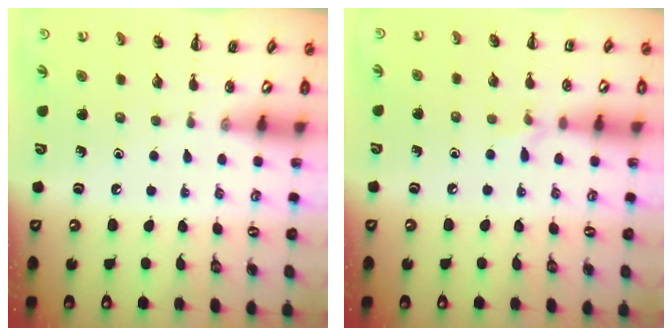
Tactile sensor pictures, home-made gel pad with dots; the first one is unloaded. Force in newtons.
{"total": 5.0, "press": 4.7, "slide": 1.7}